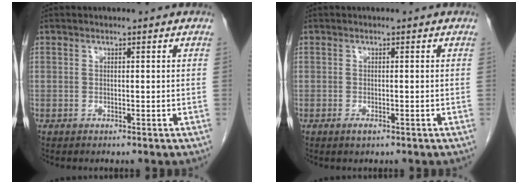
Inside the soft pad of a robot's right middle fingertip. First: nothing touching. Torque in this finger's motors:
{"motor_torque": [0.30, 0.19, 0.04, 0.00]}